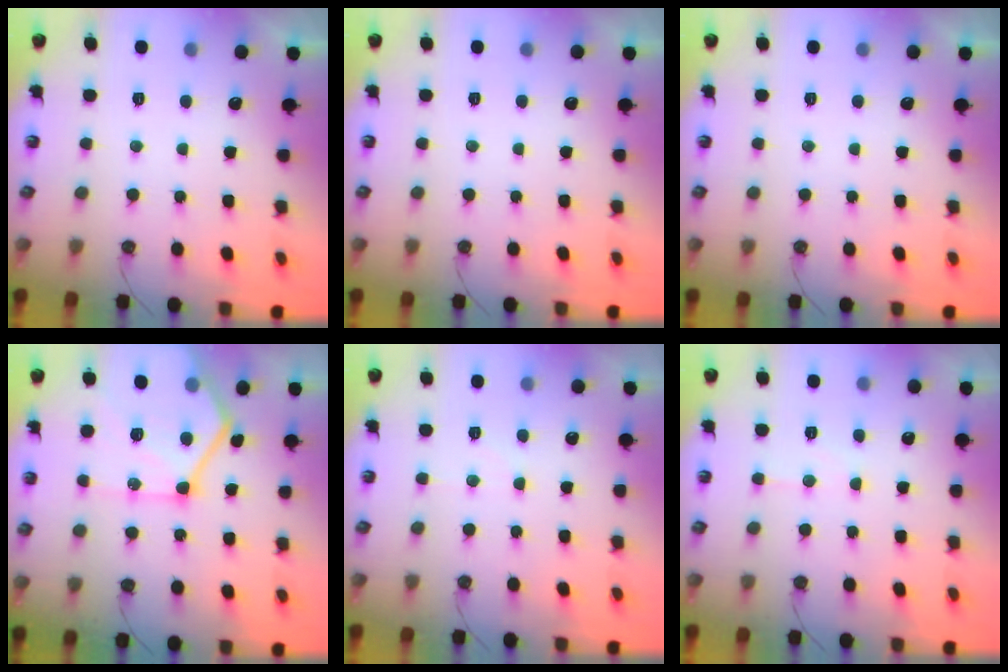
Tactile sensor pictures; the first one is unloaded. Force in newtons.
{"total": 0.0}
{"total": 0.0}
{"total": 21.5, "press": 21.4, "slide": 2.4}
{"total": 6.2, "press": 6.1, "slide": 1.0}
{"total": 6.0, "press": 6.0, "slide": 0.5}